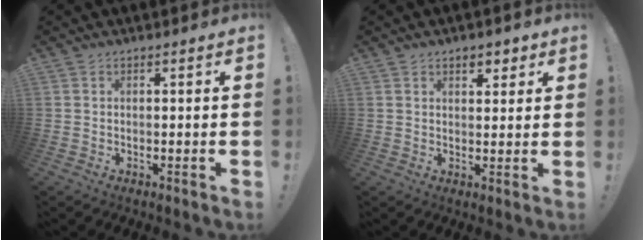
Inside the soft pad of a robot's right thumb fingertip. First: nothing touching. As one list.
[{"total": 3.6, "force": [2.3, 2.4, 1.4], "torque": [-0.007, -0.010, 0.037]}]